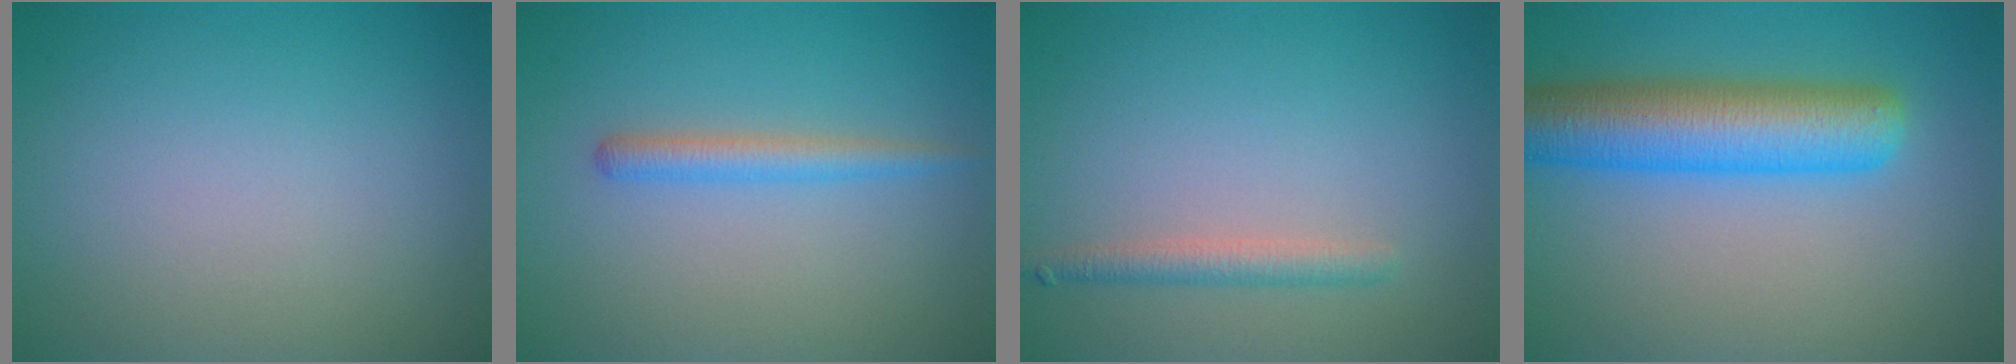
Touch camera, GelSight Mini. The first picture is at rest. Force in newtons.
{"total": 1.9, "press": 1.9, "slide": 0.0}
{"total": 1.8, "press": 1.8, "slide": 0.1}
{"total": 8.0, "press": 8.0, "slide": 0.1}